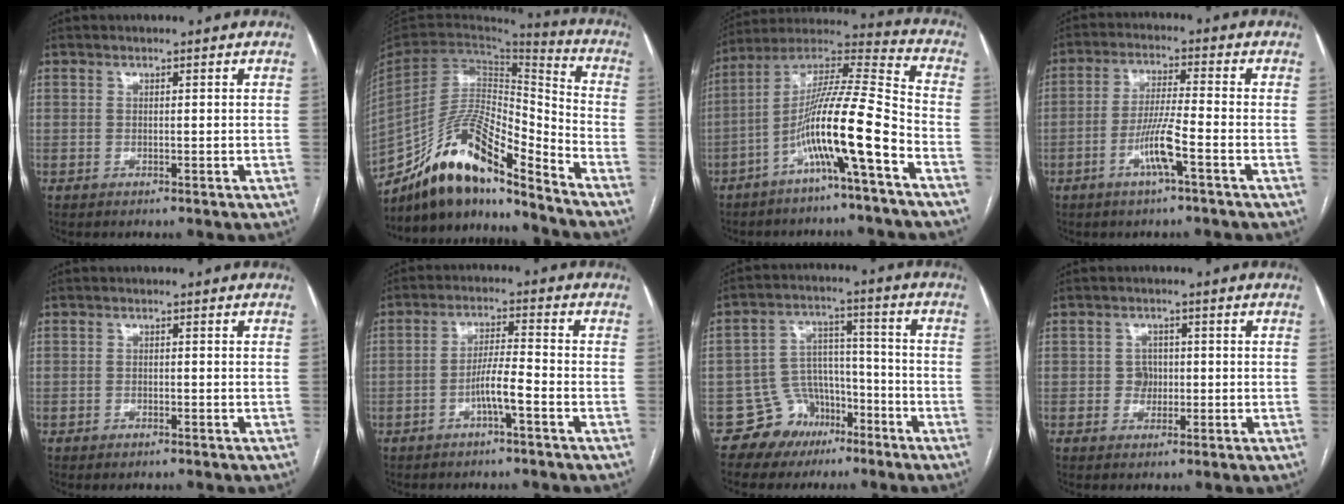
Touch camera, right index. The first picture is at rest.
{"total": 17.8, "force": [-14.3, 3.1, 10.1], "torque": [-0.193, 0.025, -0.260]}
{"total": 14.5, "force": [-6.2, -0.4, 13.1], "torque": [-0.242, 0.008, -0.117]}
{"total": 6.4, "force": [-2.7, -0.2, 5.8], "torque": [-0.117, -0.002, -0.054]}
{"total": 0.7, "force": [-0.5, 0.3, 0.4], "torque": [-0.009, -0.001, -0.005]}
{"total": 4.6, "force": [-2.2, 0.0, 4.1], "torque": [-0.079, 0.007, -0.040]}
{"total": 8.3, "force": [-5.2, 6.3, 1.0], "torque": [-0.010, 0.036, -0.080]}
{"total": 2.4, "force": [-0.1, 2.2, 0.7], "torque": [-0.006, 0.006, -0.001]}